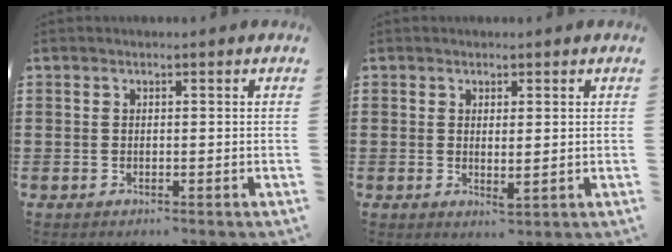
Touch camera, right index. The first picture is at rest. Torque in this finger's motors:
{"motor_torque": [-0.09, 0.32, 0.03, 0.01]}